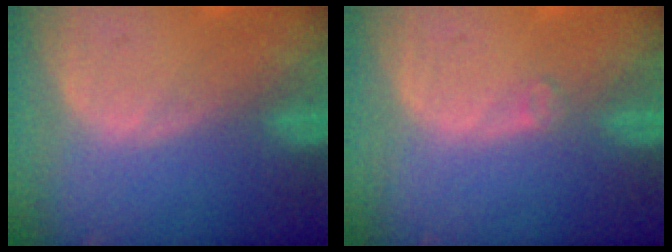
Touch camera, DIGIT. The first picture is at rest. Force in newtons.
{"total": 1.1, "press": 0.8, "slide": 0.7}